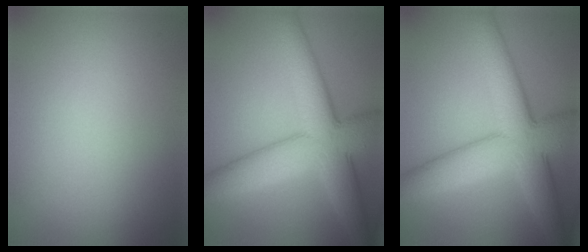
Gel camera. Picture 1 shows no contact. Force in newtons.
{"total": 9.2, "press": 9.2, "slide": 0.2}
{"total": 9.2, "press": 9.2, "slide": 0.2}